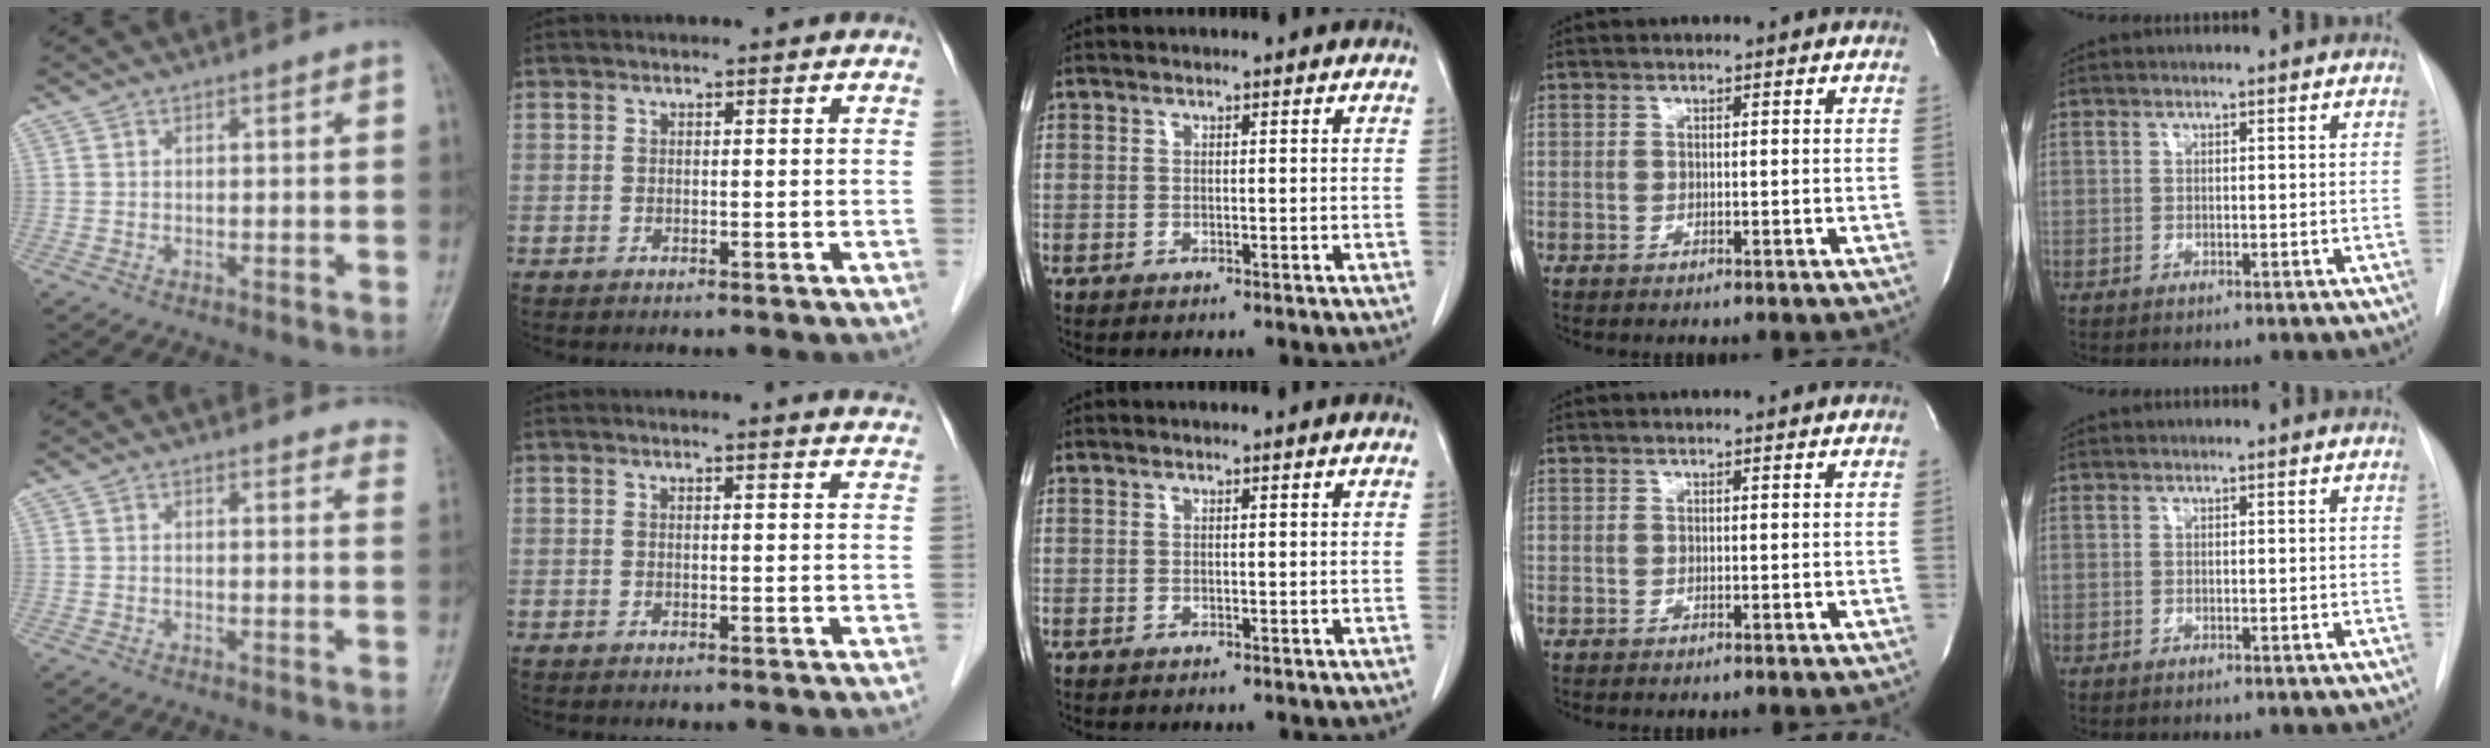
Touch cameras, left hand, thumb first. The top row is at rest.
{"thumb": {"total": 7.2, "force": [6.9, 1.9, 0.8], "torque": [0.036, -0.027, 0.043]}, "index": {"total": 4.7, "force": [4.6, 0.0, 1.0], "torque": [-0.011, -0.011, 0.029]}}